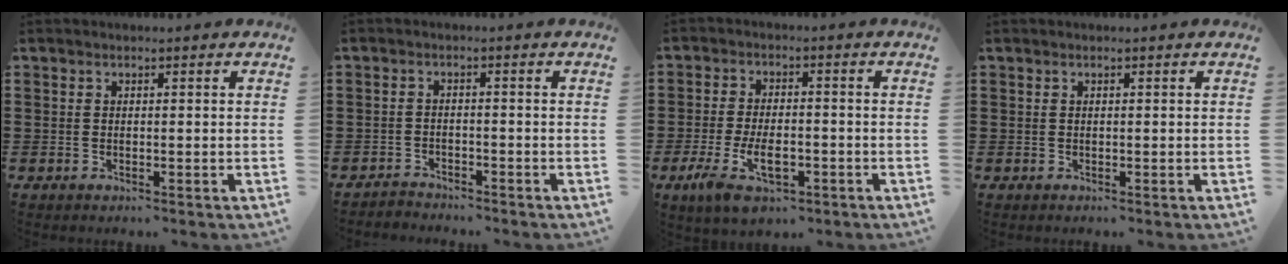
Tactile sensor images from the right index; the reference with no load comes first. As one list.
[{"total": 2.0, "force": [-2.0, 0.3, -0.2], "torque": [-0.003, 0.001, -0.045]}, {"total": 7.5, "force": [-3.2, 3.6, 5.8], "torque": [-0.126, -0.004, -0.059]}, {"total": 0.0}]